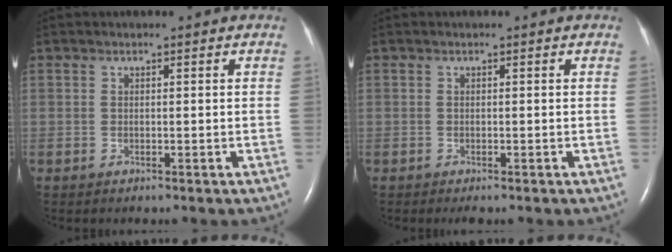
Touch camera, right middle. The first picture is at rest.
{"total": 0.9, "force": [-0.7, 0.2, 0.5], "torque": [-0.008, -0.003, -0.008]}